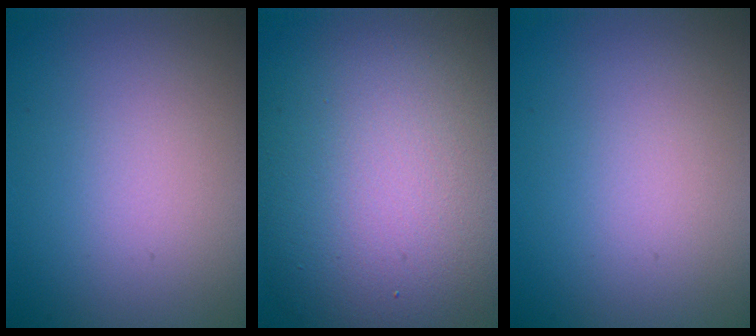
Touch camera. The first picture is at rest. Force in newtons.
{"total": 12.9, "press": 12.9, "slide": 0.7}
{"total": 0.0}